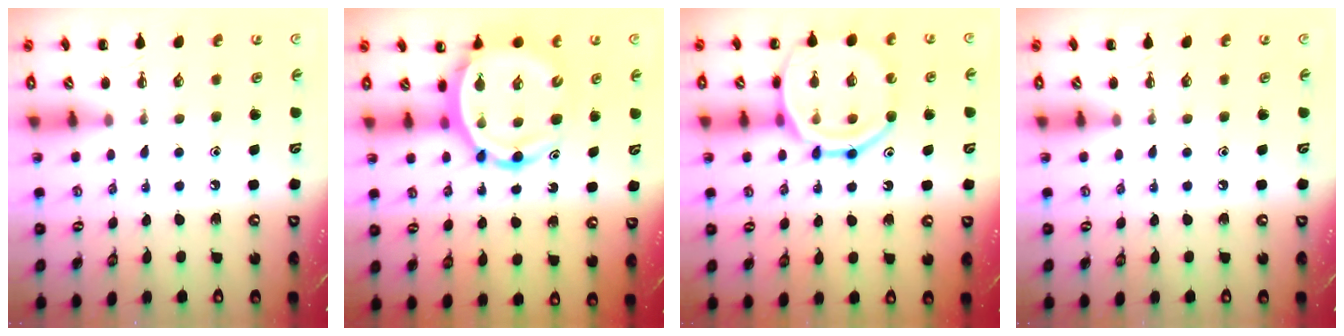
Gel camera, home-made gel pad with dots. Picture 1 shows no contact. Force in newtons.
{"total": 11.2, "press": 10.7, "slide": 3.5}
{"total": 17.5, "press": 17.4, "slide": 2.5}
{"total": 0.0}